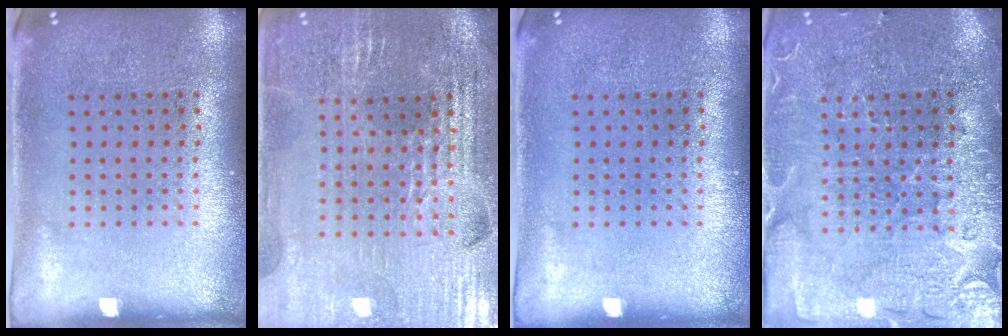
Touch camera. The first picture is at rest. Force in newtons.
{"total": 3.1, "press": 3.1, "slide": 0.3}
{"total": 0.0}
{"total": 3.6, "press": 3.4, "slide": 1.2}